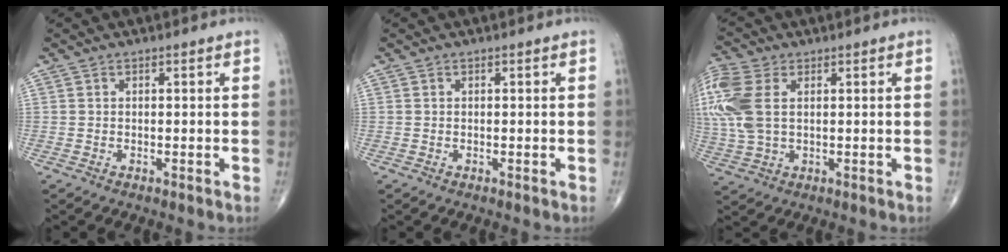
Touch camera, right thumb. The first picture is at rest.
{"total": 0.0}
{"total": 13.2, "force": [3.0, 8.1, 10.0], "torque": [-0.268, 0.009, 0.062]}